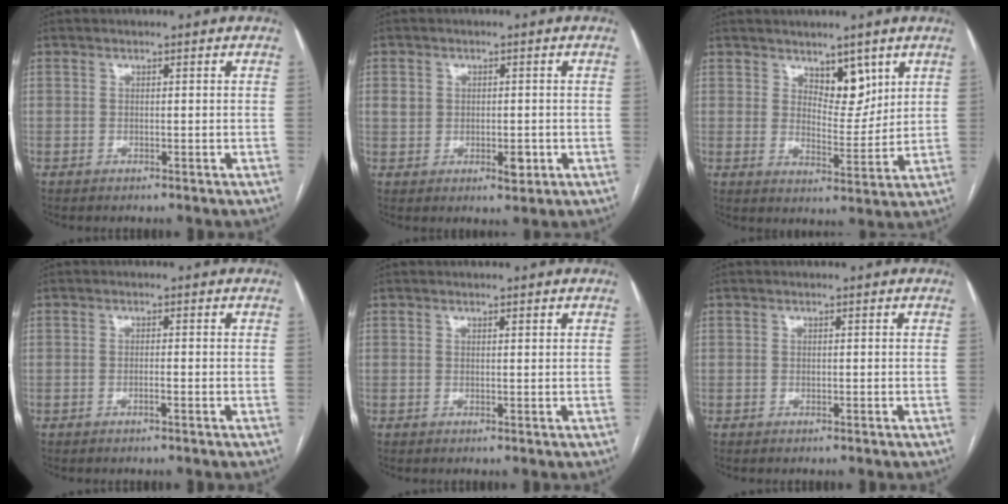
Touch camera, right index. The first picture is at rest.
{"total": 4.2, "force": [-0.3, 2.9, 3.0], "torque": [-0.046, 0.008, 0.005]}
{"total": 5.9, "force": [3.7, 2.8, 3.6], "torque": [-0.049, -0.008, 0.063]}
{"total": 1.0, "force": [-0.5, 0.0, 0.9], "torque": [-0.018, 0.001, -0.008]}
{"total": 0.5, "force": [0.4, 0.1, 0.4], "torque": [-0.007, 0.000, 0.004]}
{"total": 0.0}